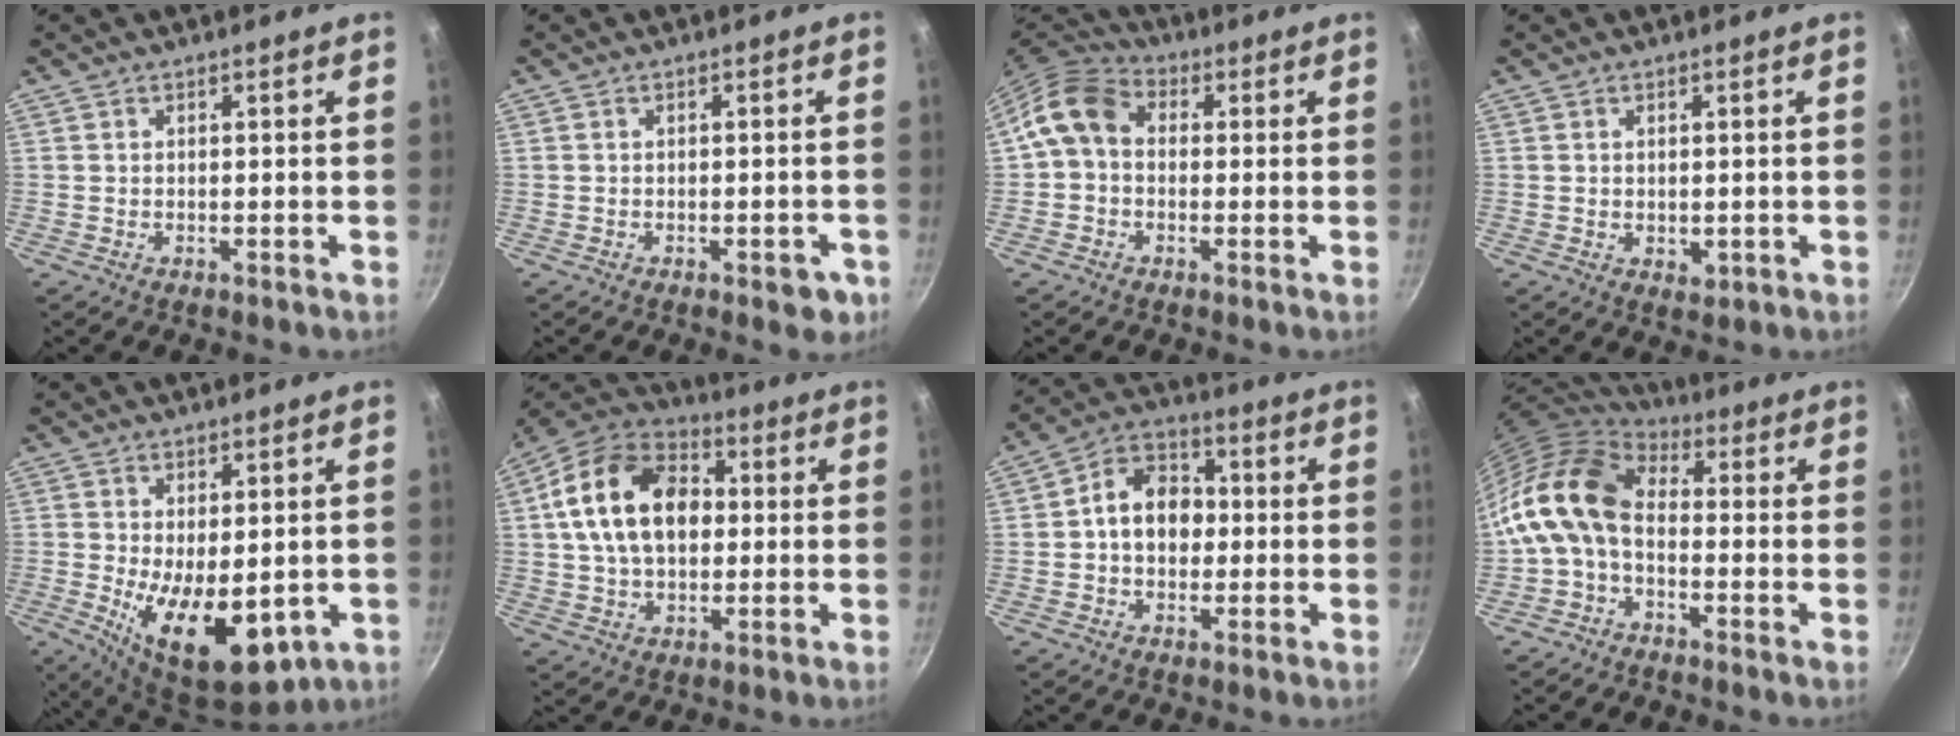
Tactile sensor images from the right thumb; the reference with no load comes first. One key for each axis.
{"total": 3.9, "fx": -1.7, "fy": 1.9, "fz": 2.9, "tx": -0.020, "ty": 0.011, "tz": -0.015}
{"total": 8.7, "fx": 0.3, "fy": 6.8, "fz": 5.4, "tx": -0.087, "ty": 0.026, "tz": -0.017}
{"total": 1.6, "fx": 0.1, "fy": 1.2, "fz": 1.0, "tx": -0.013, "ty": -0.005, "tz": 0.003}
{"total": 14.0, "fx": -2.4, "fy": 7.1, "fz": 11.9, "tx": -0.170, "ty": -0.023, "tz": -0.018}
{"total": 18.9, "fx": 2.7, "fy": 12.8, "fz": 13.6, "tx": -0.209, "ty": 0.024, "tz": 0.032}
{"total": 10.7, "fx": 0.1, "fy": 8.1, "fz": 6.9, "tx": -0.072, "ty": 0.027, "tz": -0.015}
{"total": 13.8, "fx": -1.1, "fy": 8.9, "fz": 10.4, "tx": -0.194, "ty": 0.030, "tz": -0.040}